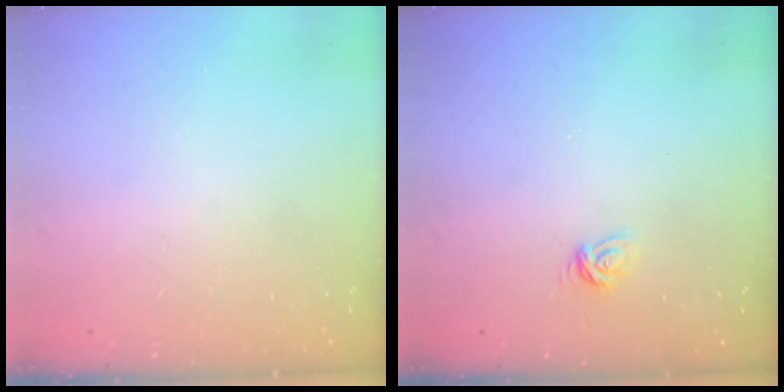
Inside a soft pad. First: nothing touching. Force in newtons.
{"total": 4.5, "press": 4.5, "slide": 0.2}